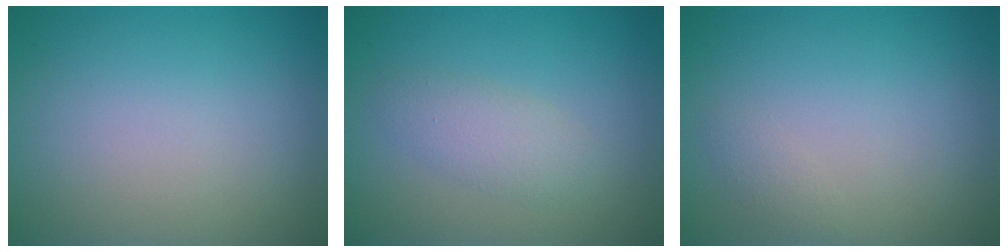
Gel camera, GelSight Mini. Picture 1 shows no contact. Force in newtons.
{"total": 2.3, "press": 2.3, "slide": 0.1}
{"total": 0.7, "press": 0.7, "slide": 0.0}